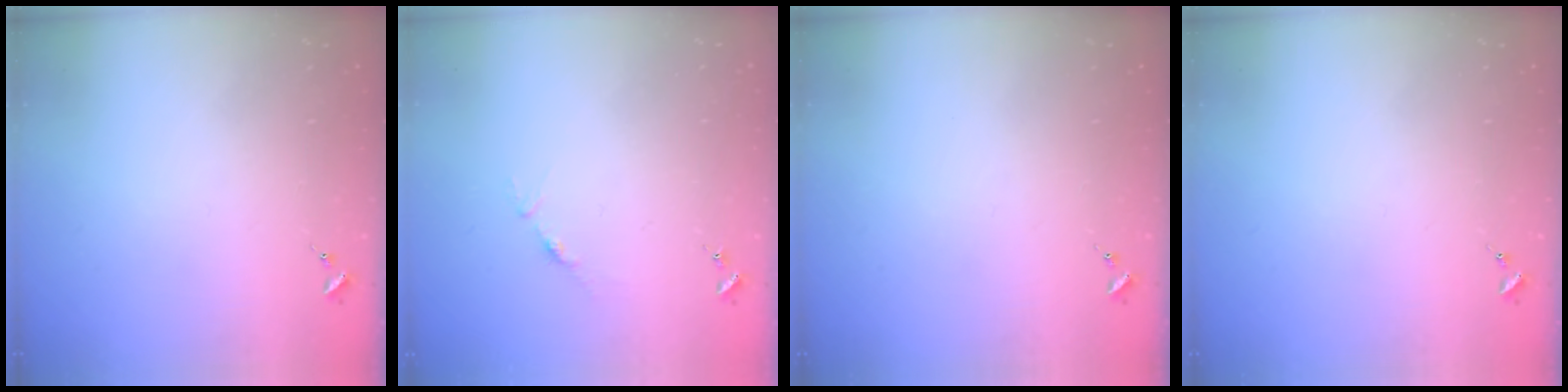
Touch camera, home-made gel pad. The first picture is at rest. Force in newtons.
{"total": 3.8, "press": 3.8, "slide": 0.5}
{"total": 0.0}
{"total": 0.0}